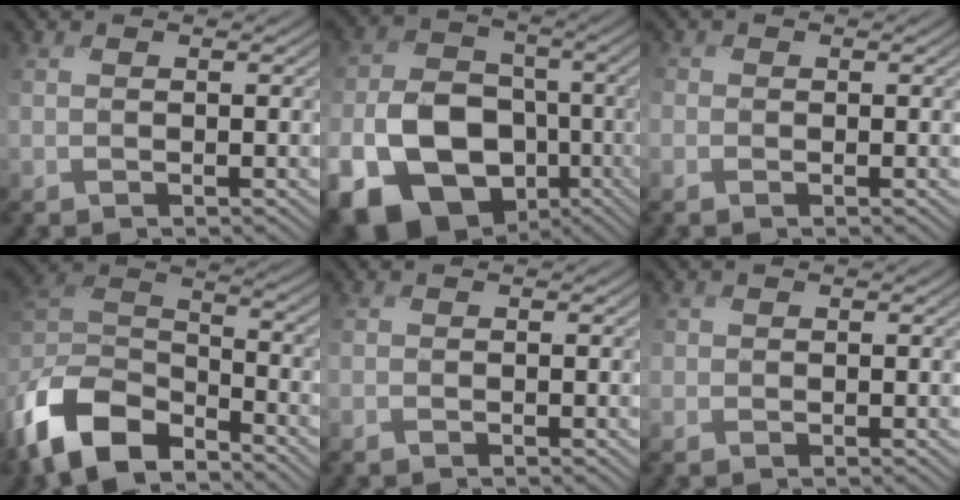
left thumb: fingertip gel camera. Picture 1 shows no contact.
{"total": 16.8, "force": [-6.8, 13.0, 8.4], "torque": [-0.199, -0.049, -0.131]}
{"total": 1.3, "force": [-0.3, 1.2, 0.1], "torque": [0.001, -0.004, -0.012]}
{"total": 13.7, "force": [-9.7, 6.0, 7.6], "torque": [-0.183, -0.015, -0.205]}
{"total": 0.6, "force": [-0.4, 0.4, 0.2], "torque": [-0.007, -0.004, -0.006]}
{"total": 1.2, "force": [0.4, 1.1, 0.1], "torque": [-0.002, -0.003, 0.004]}